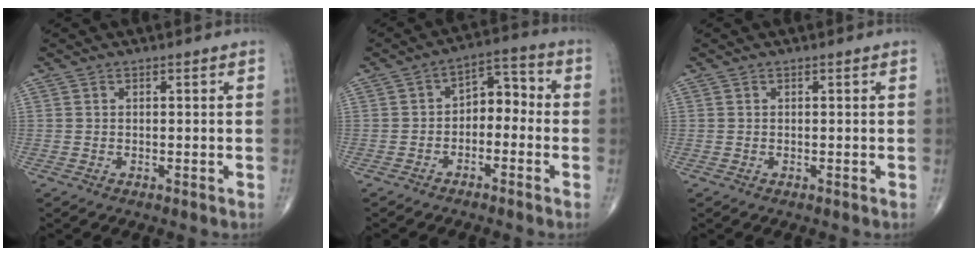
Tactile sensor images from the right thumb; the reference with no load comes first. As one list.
[{"total": 6.8, "force": [-1.6, 4.4, 4.9], "torque": [-0.046, 0.045, -0.040]}, {"total": 0.0}]